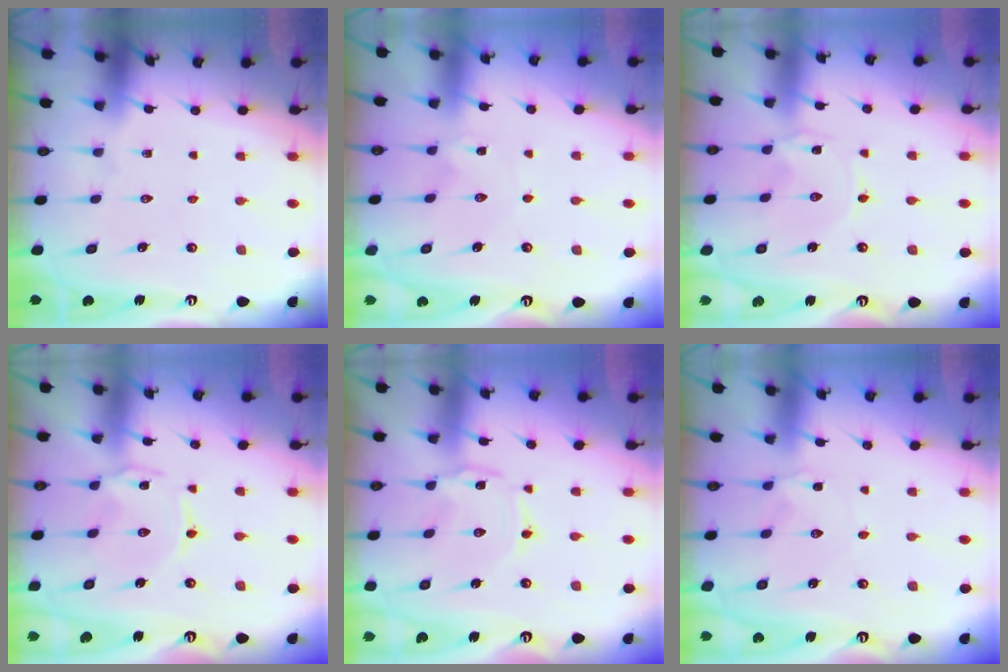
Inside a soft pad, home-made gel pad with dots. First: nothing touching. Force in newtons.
{"total": 0.0}
{"total": 0.0}
{"total": 1.2, "press": 1.2, "slide": 0.2}
{"total": 1.7, "press": 1.7, "slide": 0.2}
{"total": 1.8, "press": 1.8, "slide": 0.3}